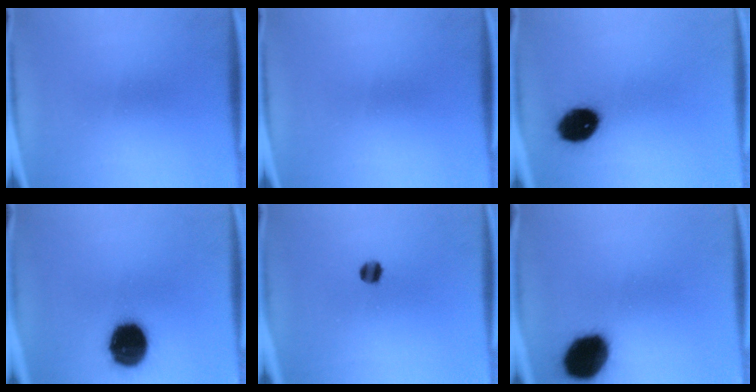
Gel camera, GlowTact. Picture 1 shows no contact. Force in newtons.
{"total": 0.0}
{"total": 10.8}
{"total": 17.0}
{"total": 3.3}
{"total": 15.8}